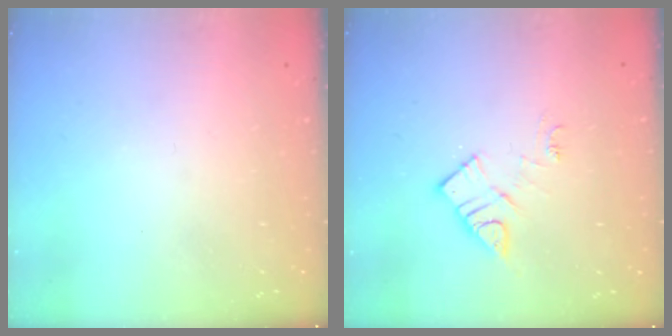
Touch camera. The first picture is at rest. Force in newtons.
{"total": 8.8, "press": 8.8, "slide": 0.2}